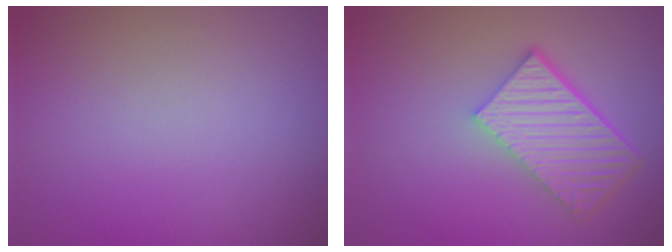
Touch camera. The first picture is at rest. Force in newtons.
{"total": 6.3, "press": 4.5, "slide": 4.4}